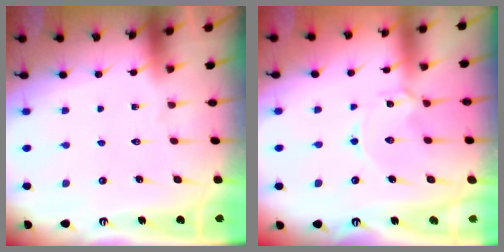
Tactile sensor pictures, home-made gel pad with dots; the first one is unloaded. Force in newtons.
{"total": 1.9, "press": 1.9, "slide": 0.4}